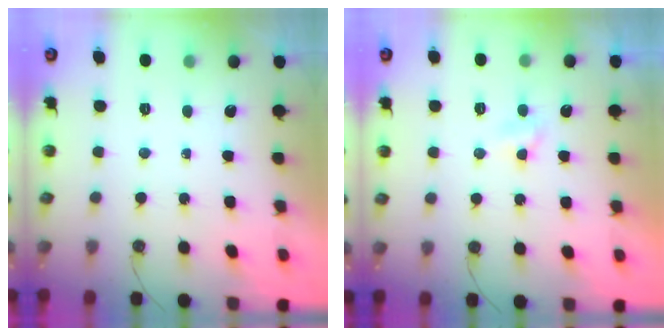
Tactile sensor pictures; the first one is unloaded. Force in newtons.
{"total": 3.2, "press": 3.1, "slide": 0.5}